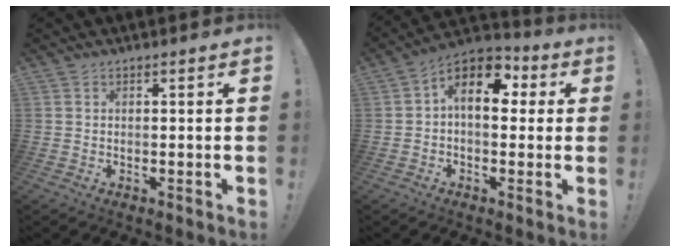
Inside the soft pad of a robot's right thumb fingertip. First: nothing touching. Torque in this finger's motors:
{"motor_torque": [1.40, 1.43, 0.02, 0.11, 0.02]}